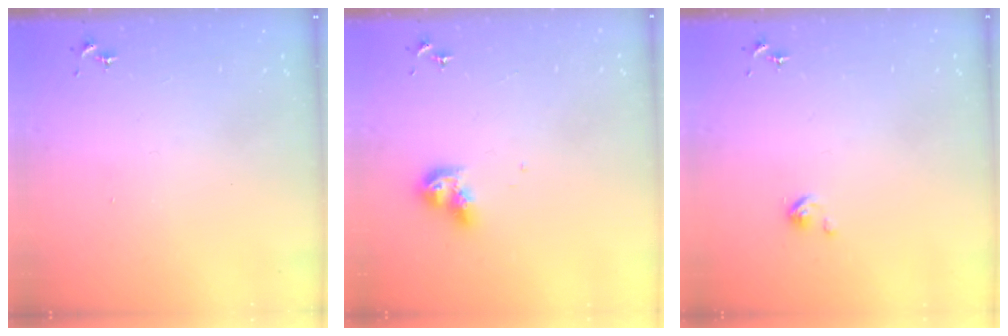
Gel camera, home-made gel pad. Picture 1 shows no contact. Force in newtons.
{"total": 8.5, "press": 8.5, "slide": 0.9}
{"total": 3.6, "press": 3.6, "slide": 0.3}